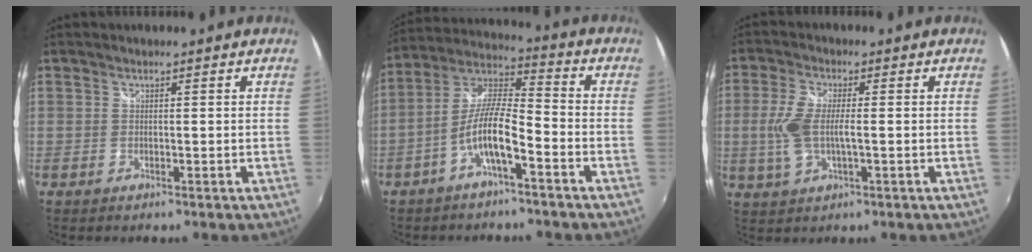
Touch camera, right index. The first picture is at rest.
{"total": 9.4, "force": [-4.6, 2.0, 7.9], "torque": [-0.172, 0.009, -0.086]}
{"total": 7.6, "force": [-0.7, 2.9, 7.0], "torque": [-0.151, -0.002, -0.013]}